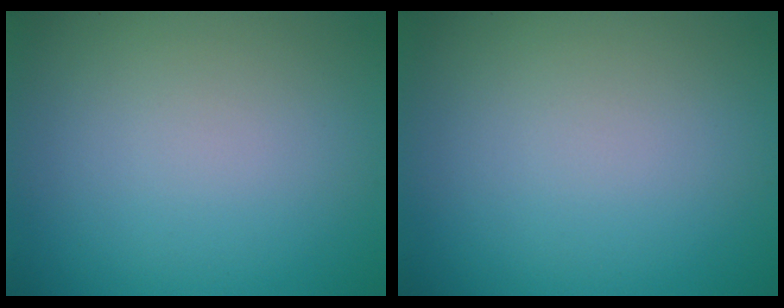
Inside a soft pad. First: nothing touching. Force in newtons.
{"total": 0.0}